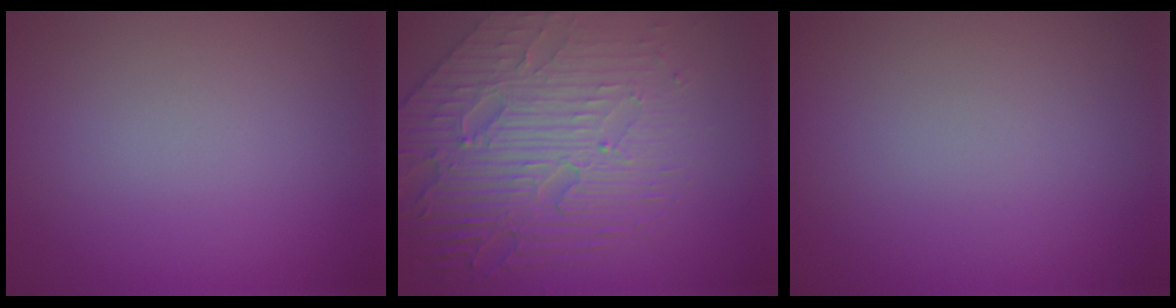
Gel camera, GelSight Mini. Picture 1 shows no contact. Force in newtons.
{"total": 7.6, "press": 5.6, "slide": 5.2}
{"total": 0.0}